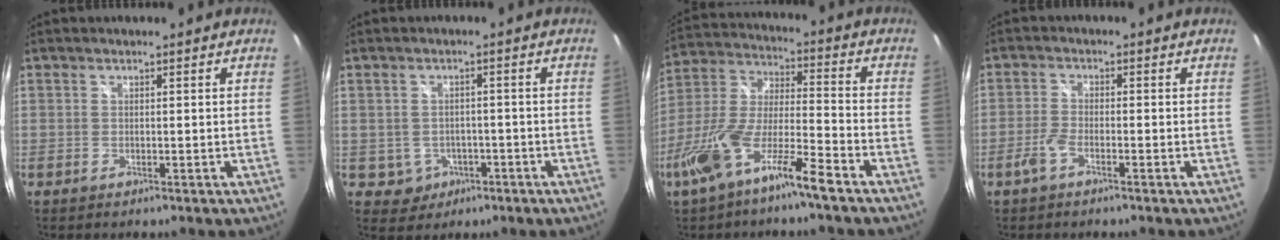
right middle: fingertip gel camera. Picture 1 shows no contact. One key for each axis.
{"total": 4.8, "fx": -1.8, "fy": 4.4, "fz": 1.1, "tx": -0.035, "ty": 0.009, "tz": -0.013}
{"total": 14.1, "fx": -8.9, "fy": 1.8, "fz": 10.8, "tx": -0.224, "ty": -0.015, "tz": -0.169}
{"total": 3.3, "fx": -2.1, "fy": 1.0, "fz": 2.4, "tx": -0.065, "ty": 0.000, "tz": -0.043}